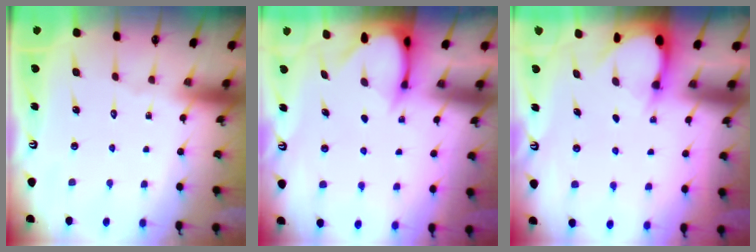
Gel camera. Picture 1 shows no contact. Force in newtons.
{"total": 3.4, "press": 3.4, "slide": 0.3}
{"total": 3.0, "press": 3.0, "slide": 0.3}